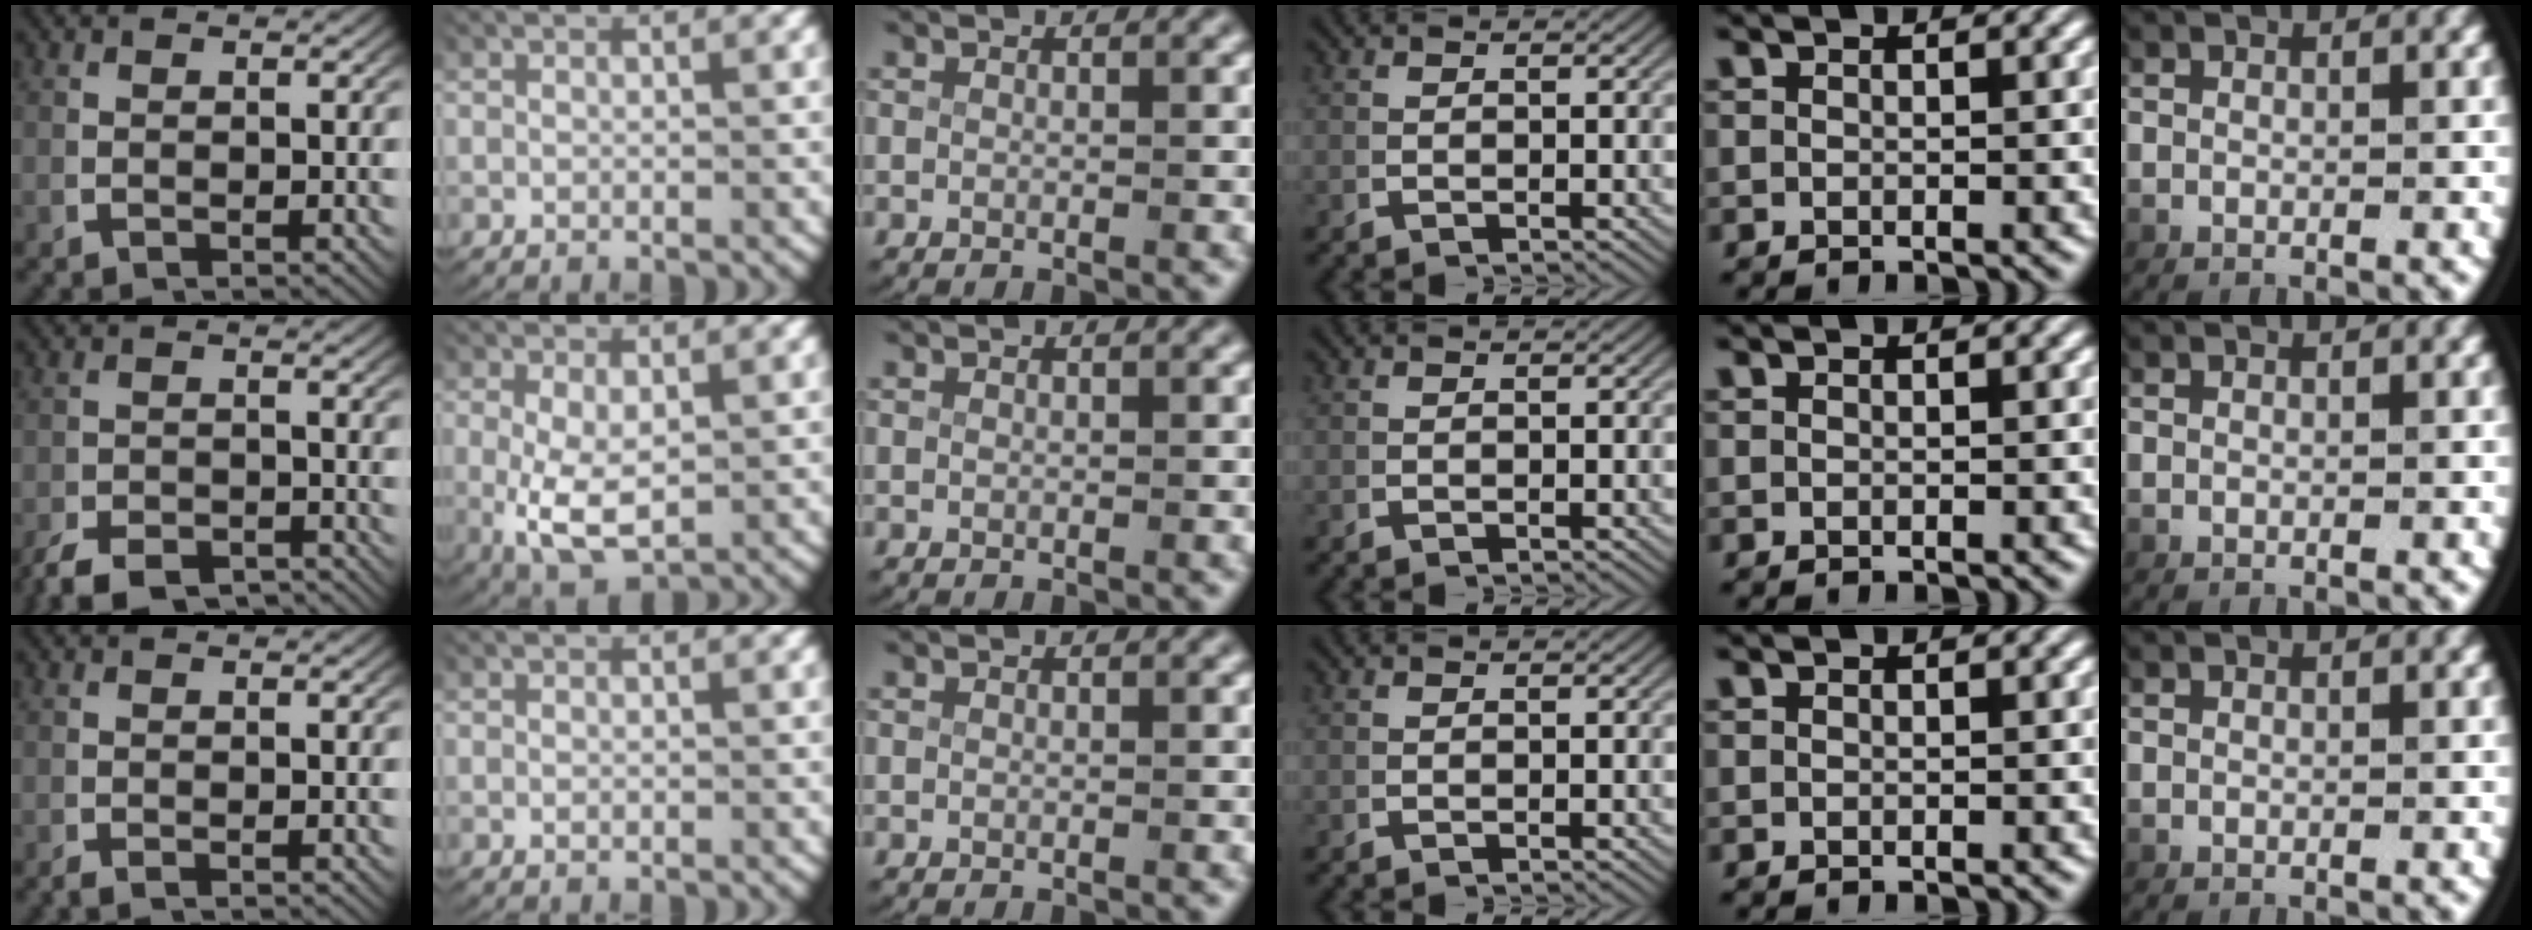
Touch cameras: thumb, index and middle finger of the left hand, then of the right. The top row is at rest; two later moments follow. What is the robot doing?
{"motion": "lift_and_place", "object": "card"}